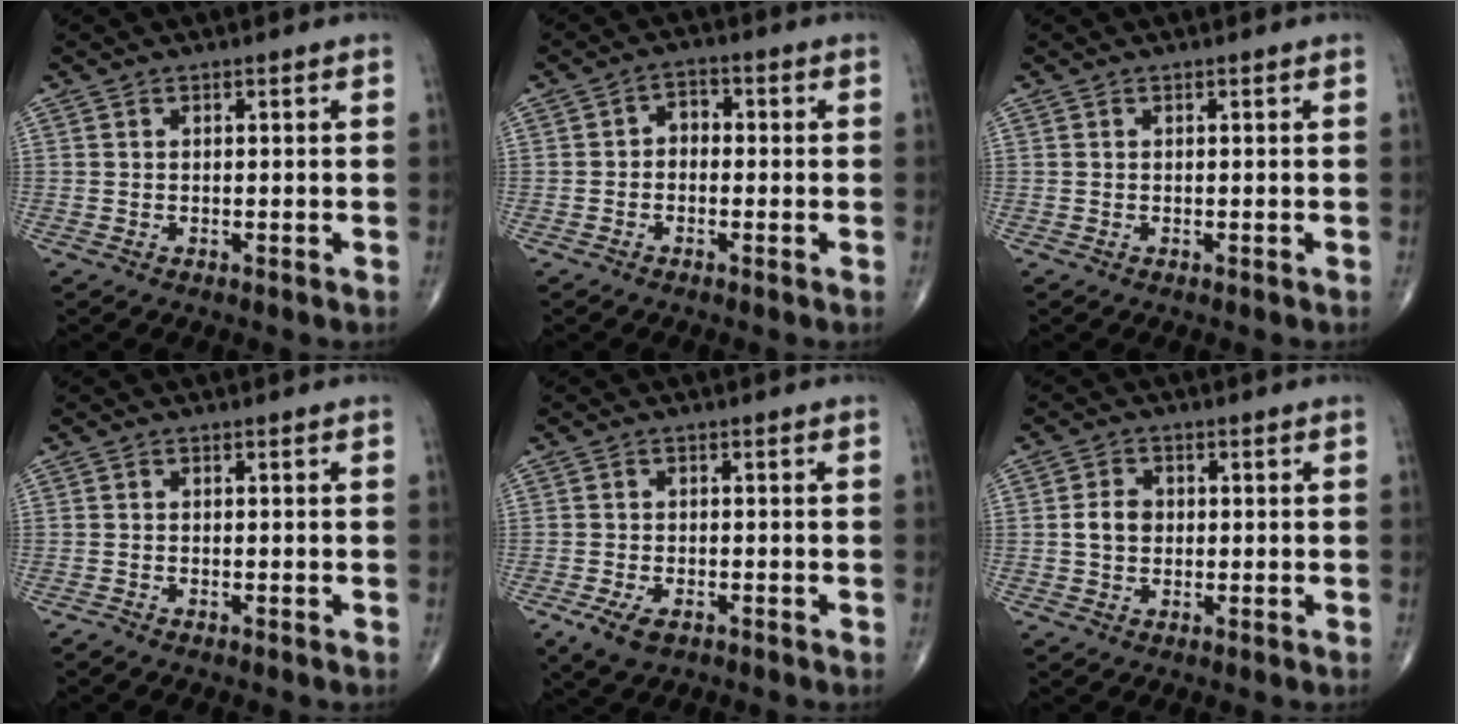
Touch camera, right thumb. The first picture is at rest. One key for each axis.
{"total": 3.3, "fx": -0.4, "fy": 2.5, "fz": 2.1, "tx": -0.015, "ty": 0.017, "tz": -0.020}
{"total": 0.0}
{"total": 0.7, "fx": -0.6, "fy": 0.1, "fz": 0.2, "tx": -0.010, "ty": -0.002, "tz": -0.015}
{"total": 4.8, "fx": -2.5, "fy": 2.5, "fz": 3.2, "tx": -0.066, "ty": 0.000, "tz": -0.042}
{"total": 4.0, "fx": 0.0, "fy": 3.2, "fz": 2.4, "tx": -0.036, "ty": 0.008, "tz": -0.004}